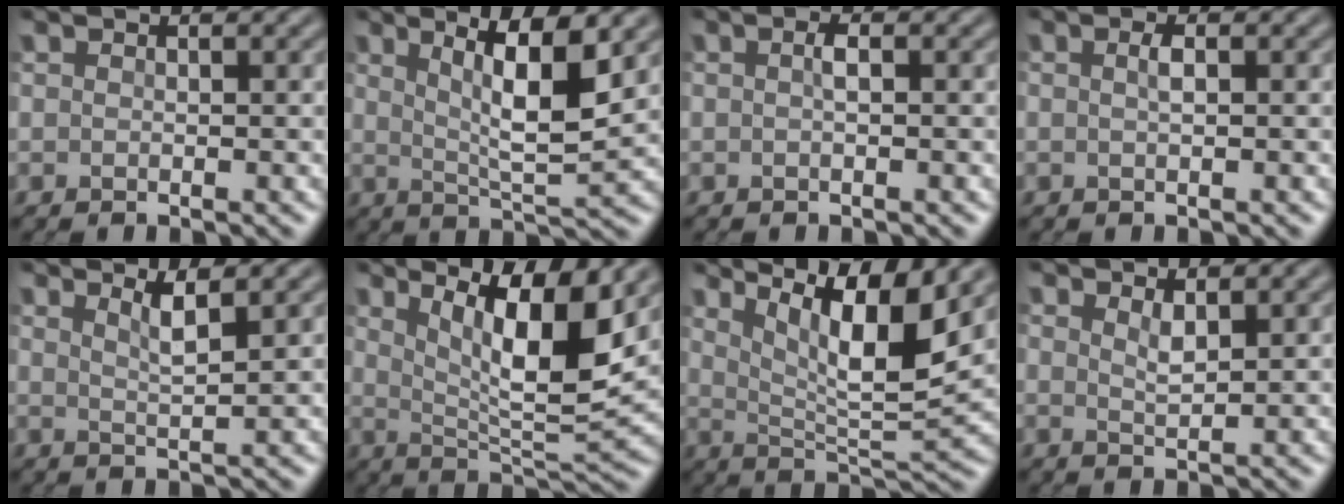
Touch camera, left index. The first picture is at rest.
{"total": 6.6, "force": [2.3, 1.3, 6.0], "torque": [-0.097, -0.009, 0.045]}
{"total": 0.9, "force": [-0.2, 0.2, 0.9], "torque": [-0.020, 0.002, -0.004]}
{"total": 0.9, "force": [-0.1, 0.2, 0.8], "torque": [-0.018, 0.001, -0.002]}
{"total": 2.1, "force": [1.1, 0.5, 1.7], "torque": [-0.019, -0.003, 0.017]}
{"total": 9.7, "force": [4.1, 2.4, 8.5], "torque": [-0.136, -0.009, 0.074]}
{"total": 9.3, "force": [5.0, 2.0, 7.6], "torque": [-0.122, -0.003, 0.090]}
{"total": 1.0, "force": [0.6, 0.3, 0.8], "torque": [-0.020, -0.005, 0.013]}